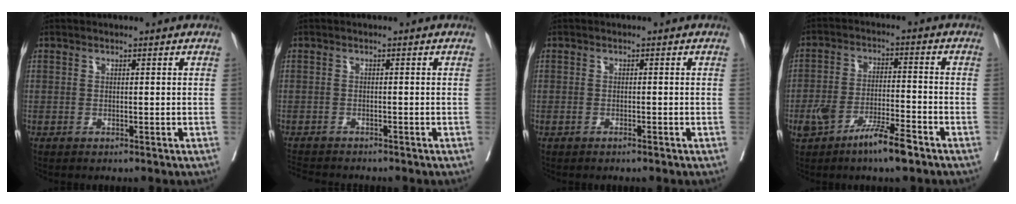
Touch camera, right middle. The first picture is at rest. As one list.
[{"total": 4.9, "force": [-4.7, 0.8, 1.4], "torque": [-0.018, -0.011, -0.076]}, {"total": 0.7, "force": [-0.5, 0.1, 0.5], "torque": [-0.014, -0.002, -0.008]}, {"total": 7.8, "force": [-5.0, 1.2, 5.9], "torque": [-0.117, 0.001, -0.087]}]